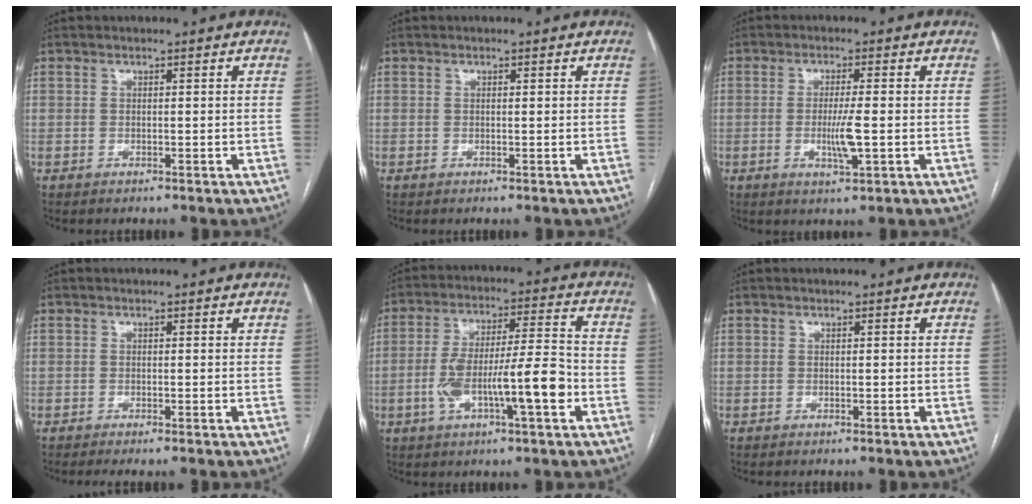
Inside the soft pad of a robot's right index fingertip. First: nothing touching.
{"total": 0.0}
{"total": 4.9, "force": [-0.8, 0.2, 4.8], "torque": [-0.091, -0.008, -0.012]}
{"total": 0.5, "force": [-0.4, -0.1, 0.3], "torque": [-0.011, 0.000, -0.010]}
{"total": 13.1, "force": [-3.8, 1.8, 12.4], "torque": [-0.220, 0.016, -0.062]}
{"total": 0.0}